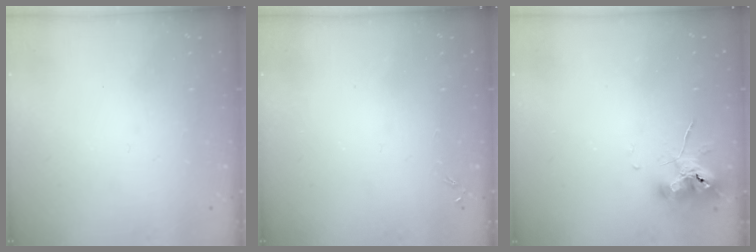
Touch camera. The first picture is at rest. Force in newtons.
{"total": 0.0}
{"total": 11.0, "press": 10.9, "slide": 1.7}